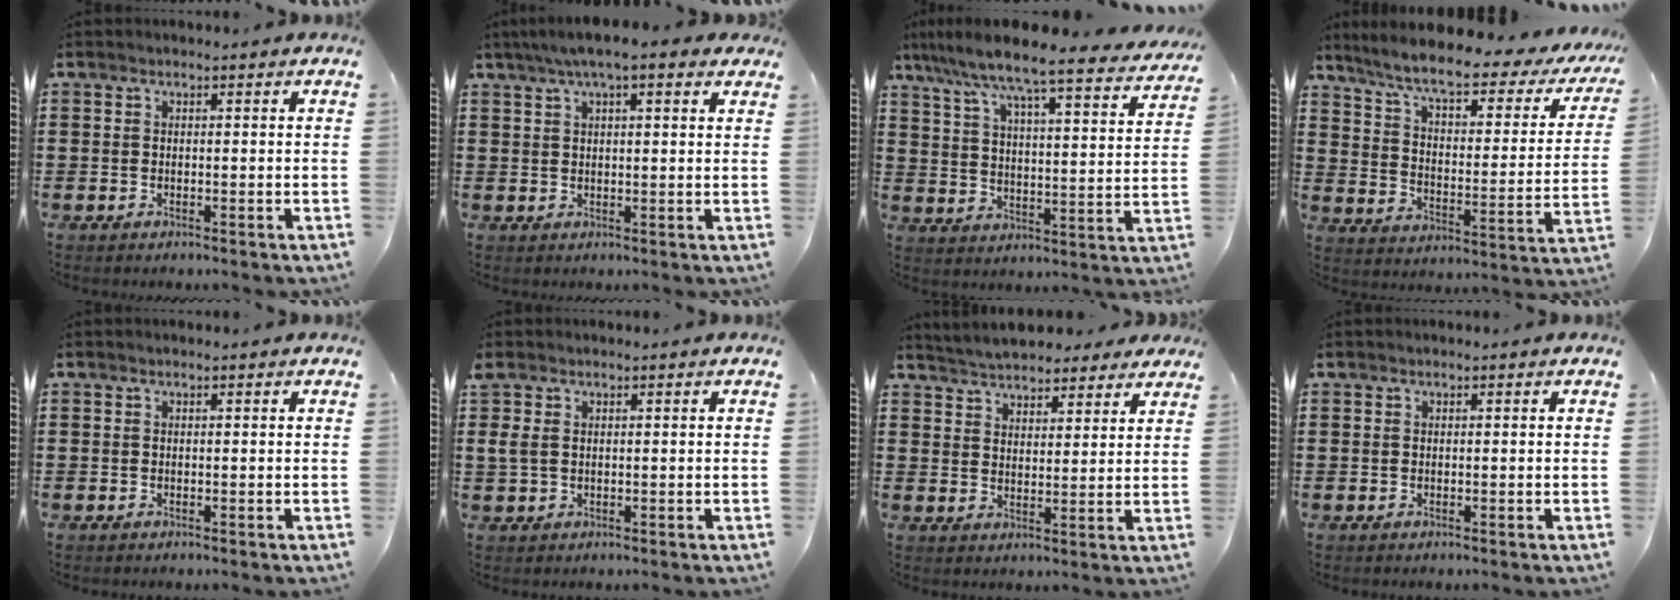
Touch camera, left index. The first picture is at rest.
{"total": 5.0, "force": [3.2, 1.3, 3.7], "torque": [-0.078, 0.007, 0.055]}
{"total": 7.1, "force": [6.5, -0.2, 2.8], "torque": [-0.086, -0.047, 0.103]}
{"total": 7.5, "force": [5.7, 0.8, 4.9], "torque": [-0.116, -0.033, 0.092]}
{"total": 0.0}
{"total": 1.8, "force": [0.5, 1.2, 1.2], "torque": [-0.037, 0.004, 0.007]}
{"total": 4.6, "force": [4.4, 1.2, 0.2], "torque": [-0.025, -0.015, 0.080]}
{"total": 0.0}